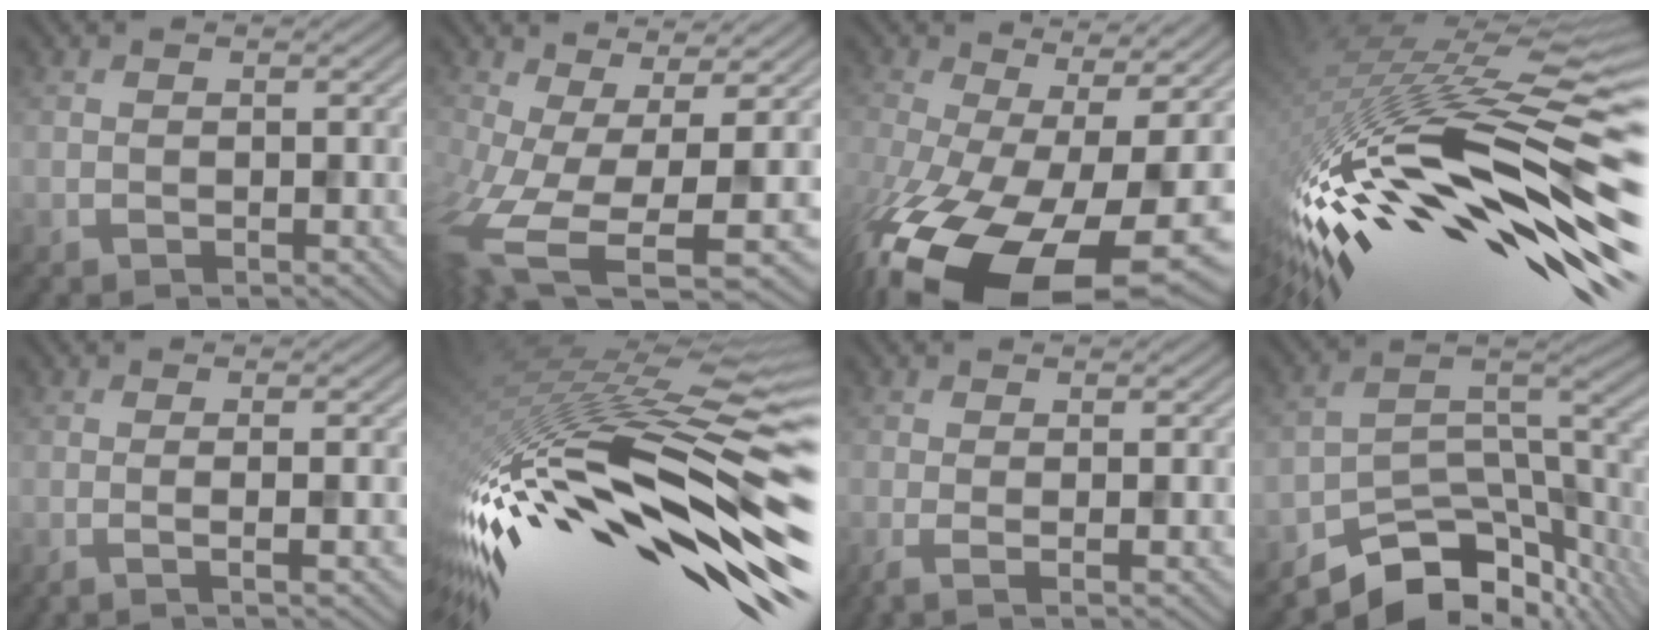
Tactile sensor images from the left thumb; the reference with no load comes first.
{"total": 10.8, "force": [-3.0, 4.6, 9.3], "torque": [-0.225, -0.041, -0.031]}
{"total": 18.4, "force": [-8.0, 8.7, 14.1], "torque": [-0.301, -0.066, -0.099]}
{"total": 18.6, "force": [-6.3, 5.7, 16.6], "torque": [-0.311, -0.025, -0.109]}
{"total": 2.7, "force": [-0.2, 0.5, 2.6], "torque": [-0.034, 0.008, -0.009]}
{"total": 17.9, "force": [-7.0, 6.7, 15.1], "torque": [-0.280, -0.043, -0.094]}
{"total": 2.6, "force": [-0.3, 0.8, 2.5], "torque": [-0.047, 0.000, -0.009]}
{"total": 10.1, "force": [-8.4, 4.0, 3.9], "torque": [-0.042, -0.007, -0.151]}